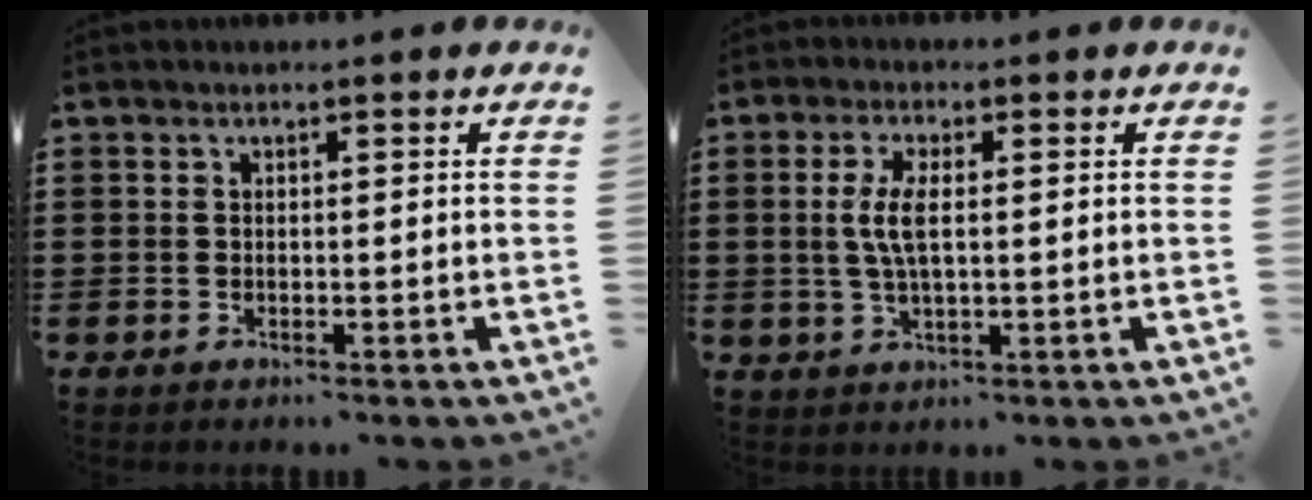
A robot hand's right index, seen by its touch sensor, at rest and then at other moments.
{"total": 5.3, "force": [0.6, 1.9, 4.9], "torque": [-0.118, -0.001, 0.001]}